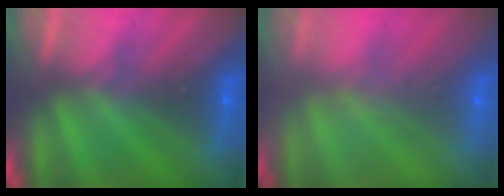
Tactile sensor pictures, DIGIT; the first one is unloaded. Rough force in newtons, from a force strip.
{"total": 2.4}